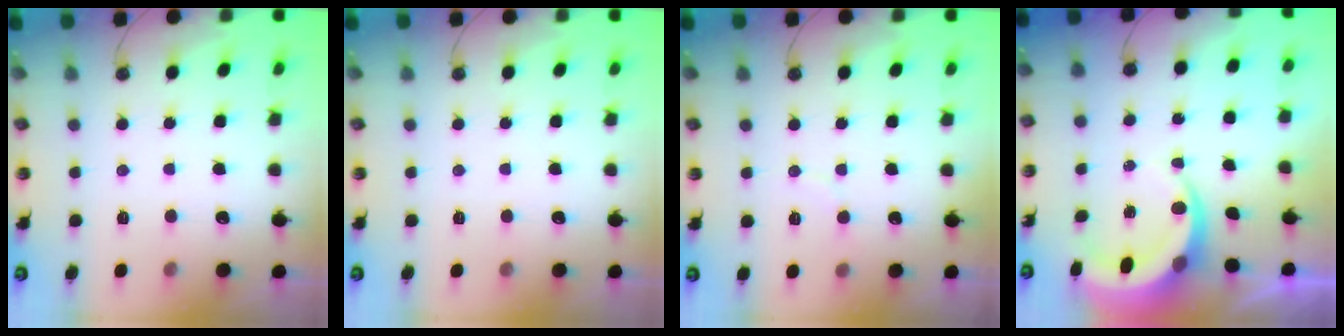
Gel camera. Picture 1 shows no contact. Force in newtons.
{"total": 0.0}
{"total": 3.0, "press": 3.0, "slide": 0.3}
{"total": 6.1, "press": 6.0, "slide": 0.8}